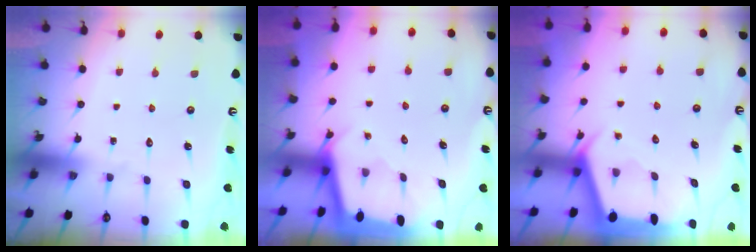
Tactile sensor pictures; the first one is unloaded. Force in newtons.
{"total": 2.0, "press": 2.0, "slide": 0.2}
{"total": 2.2, "press": 2.2, "slide": 0.3}